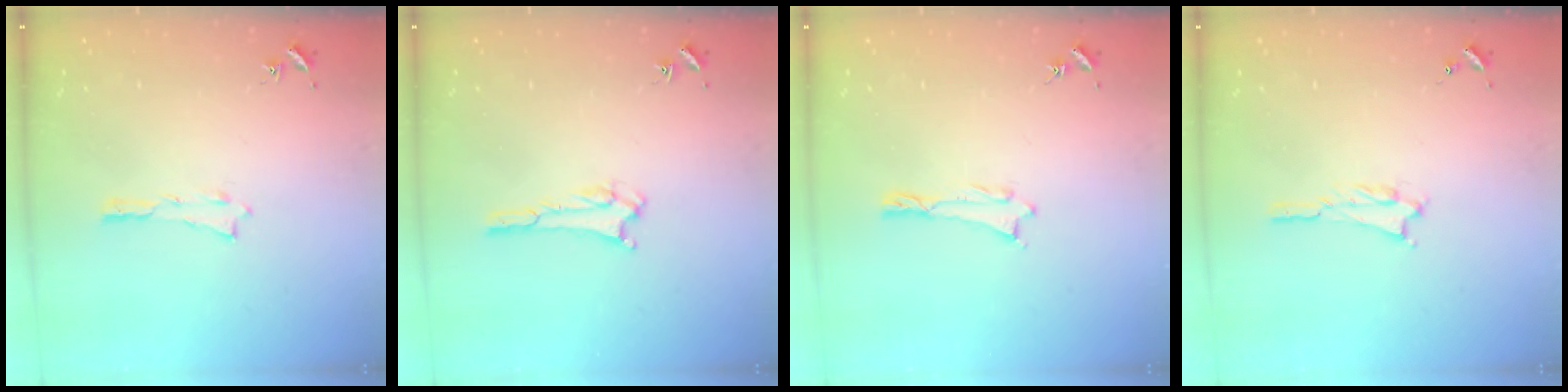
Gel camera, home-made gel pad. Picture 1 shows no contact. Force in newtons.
{"total": 1.8, "press": 1.8, "slide": 0.2}
{"total": 0.0}
{"total": 1.1, "press": 1.1, "slide": 0.2}